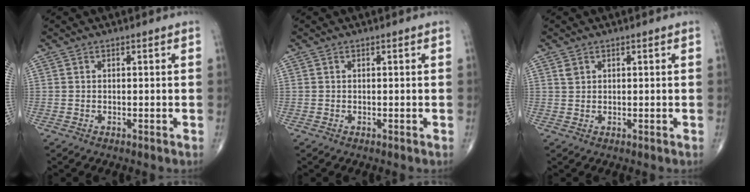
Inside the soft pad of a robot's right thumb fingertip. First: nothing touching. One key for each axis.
{"total": 0.0}
{"total": 1.3, "fx": 0.7, "fy": 1.0, "fz": 0.5, "tx": -0.005, "ty": 0.001, "tz": 0.015}